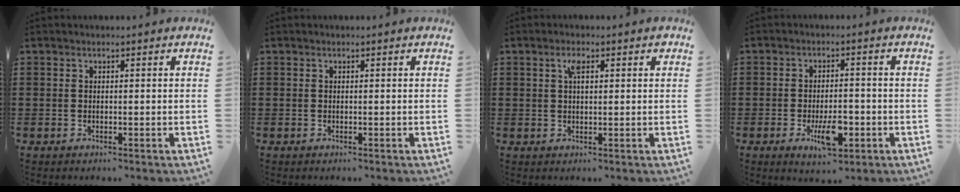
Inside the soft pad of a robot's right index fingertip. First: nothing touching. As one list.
[{"total": 0.0}, {"total": 2.5, "force": [1.0, 0.8, 2.2], "torque": [-0.039, 0.003, 0.014]}, {"total": 6.4, "force": [-2.4, 2.8, 5.3], "torque": [-0.096, -0.005, -0.043]}]